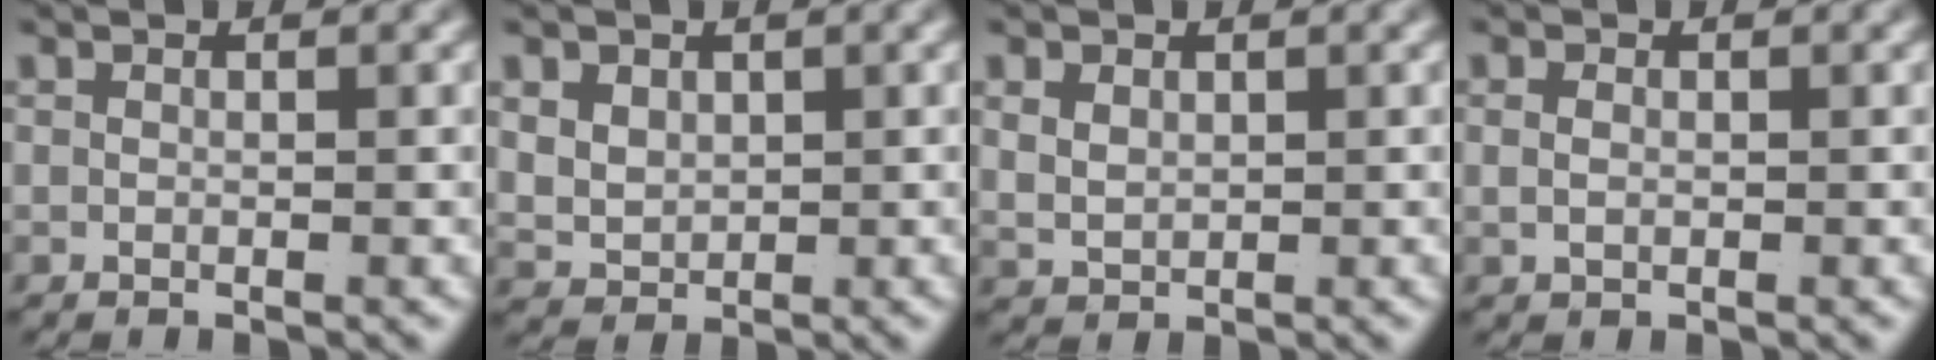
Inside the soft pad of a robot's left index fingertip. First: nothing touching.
{"total": 3.7, "force": [0.9, 3.2, 1.7], "torque": [-0.054, -0.023, 0.032]}
{"total": 2.3, "force": [0.9, 1.8, 1.1], "torque": [-0.032, -0.012, 0.029]}
{"total": 0.8, "force": [0.1, 0.4, 0.7], "torque": [-0.017, -0.007, 0.009]}